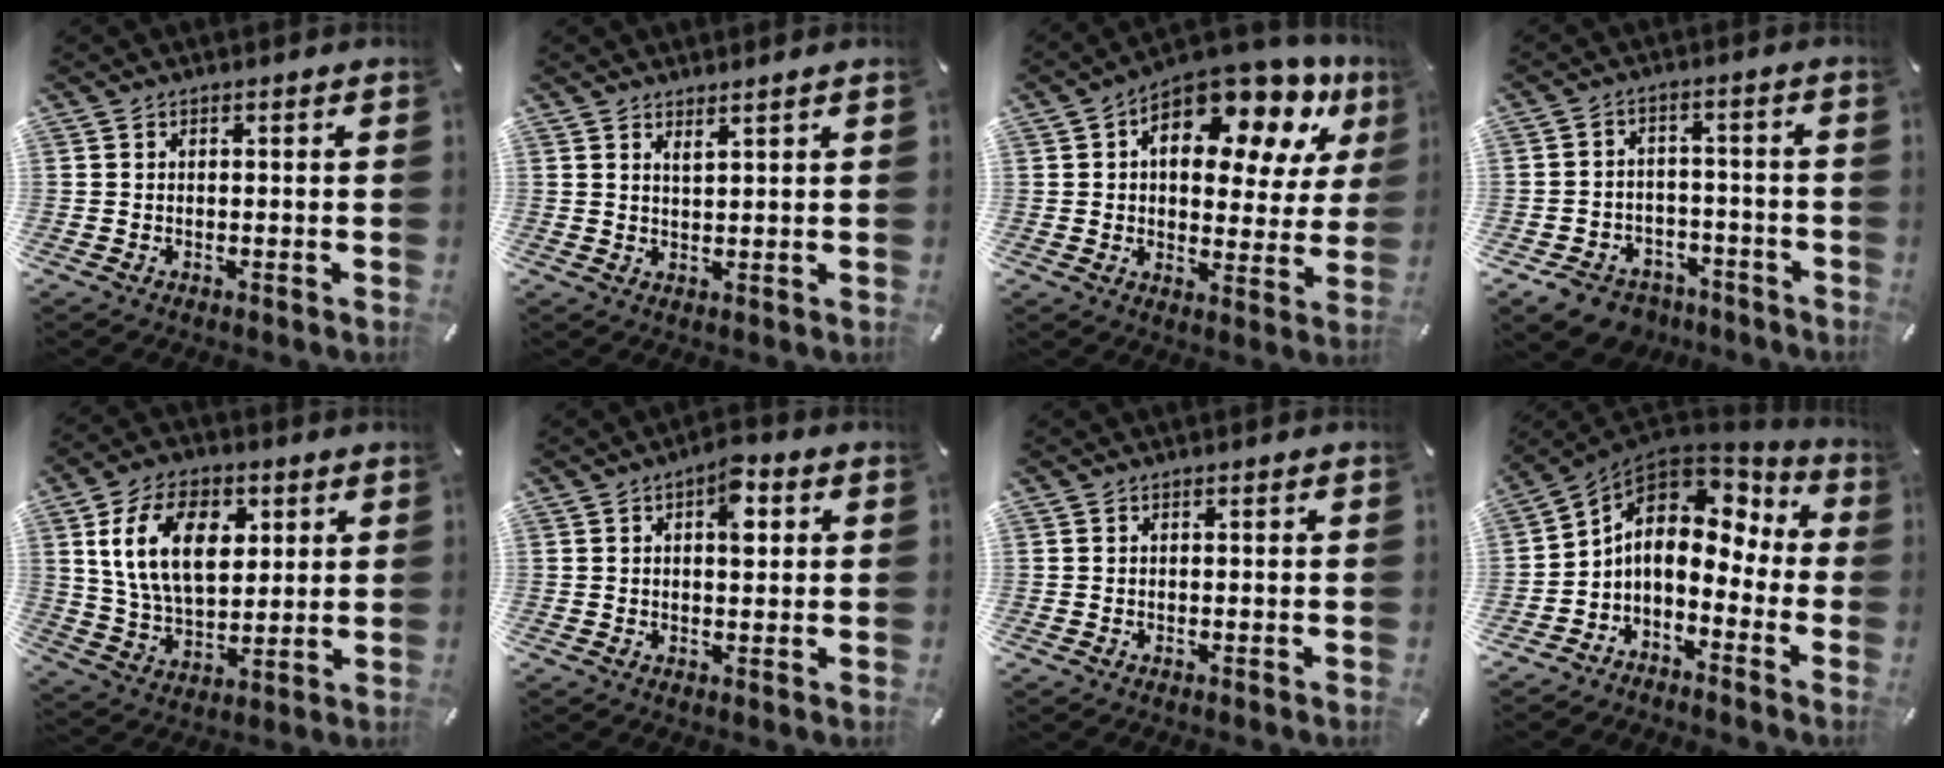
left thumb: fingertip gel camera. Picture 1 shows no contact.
{"total": 2.1, "force": [1.9, -0.3, 0.6], "torque": [-0.014, -0.008, 0.036]}
{"total": 17.4, "force": [10.3, 8.9, 10.9], "torque": [-0.158, -0.073, 0.169]}
{"total": 7.7, "force": [-5.7, 4.7, 2.4], "torque": [-0.037, 0.042, -0.101]}
{"total": 15.7, "force": [5.4, 10.1, 10.8], "torque": [-0.209, 0.003, 0.095]}
{"total": 6.2, "force": [1.9, 3.1, 5.0], "torque": [-0.057, -0.008, 0.021]}
{"total": 0.0}
{"total": 10.0, "force": [1.2, 7.4, 6.7], "torque": [-0.130, -0.013, 0.018]}